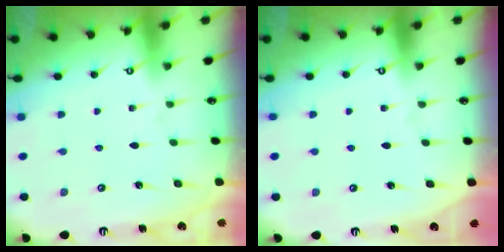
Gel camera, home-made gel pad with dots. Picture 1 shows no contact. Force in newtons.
{"total": 0.0}